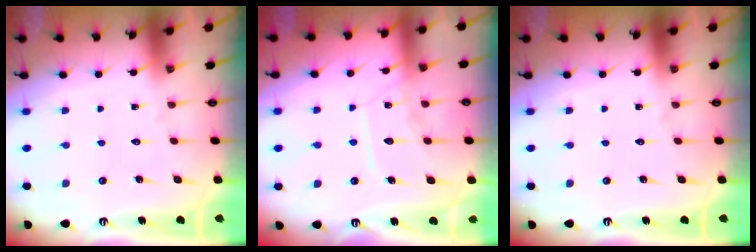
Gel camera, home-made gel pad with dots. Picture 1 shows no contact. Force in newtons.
{"total": 9.6, "press": 9.5, "slide": 1.0}
{"total": 0.0}